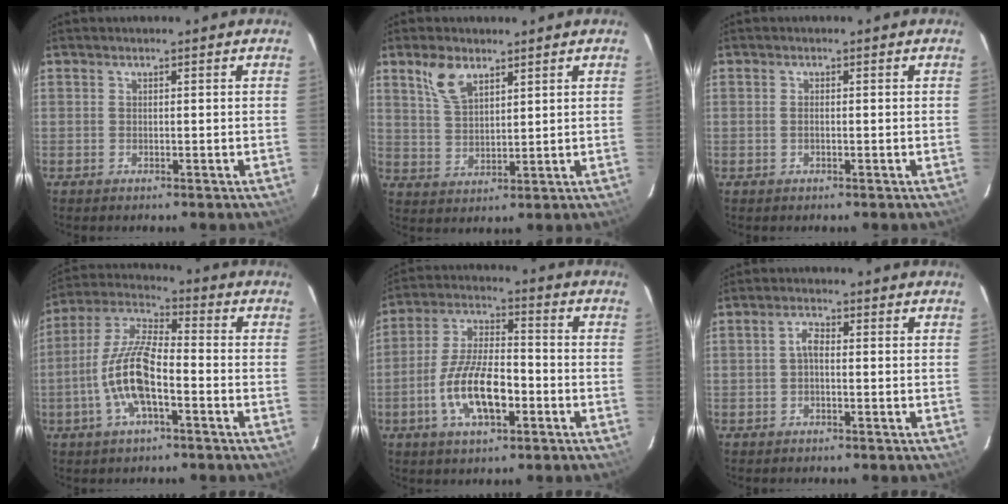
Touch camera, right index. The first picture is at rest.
{"total": 6.6, "force": [4.2, 3.2, 3.9], "torque": [-0.077, 0.008, 0.088]}
{"total": 0.7, "force": [-0.2, 0.3, 0.6], "torque": [-0.013, 0.001, -0.005]}
{"total": 12.4, "force": [-4.2, 3.9, 10.9], "torque": [-0.233, 0.002, -0.081]}
{"total": 12.7, "force": [-4.6, 5.0, 10.7], "torque": [-0.220, 0.000, -0.082]}
{"total": 2.0, "force": [-0.4, 0.9, 1.7], "torque": [-0.036, 0.009, -0.009]}